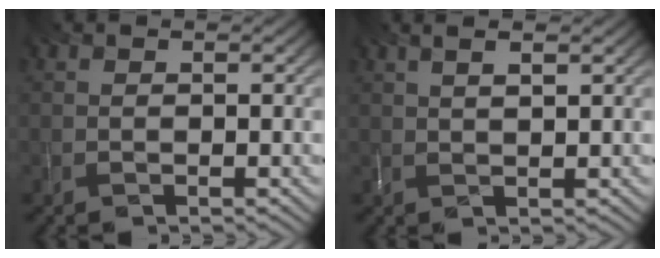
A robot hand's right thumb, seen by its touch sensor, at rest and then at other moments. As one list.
[{"total": 2.1, "force": [1.5, -0.2, 1.4], "torque": [-0.029, 0.002, 0.029]}]